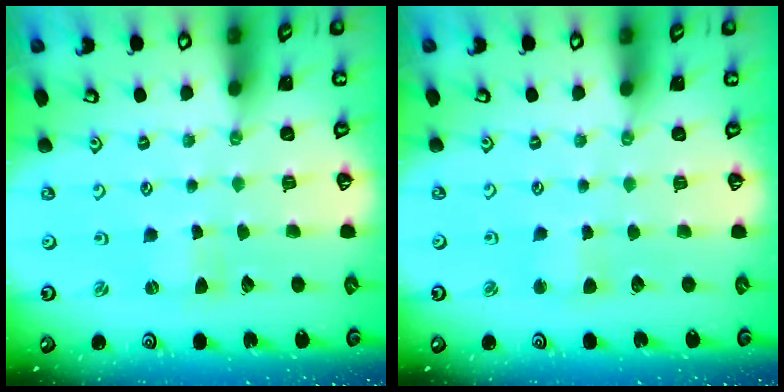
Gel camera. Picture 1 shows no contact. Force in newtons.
{"total": 3.3, "press": 3.3, "slide": 0.3}